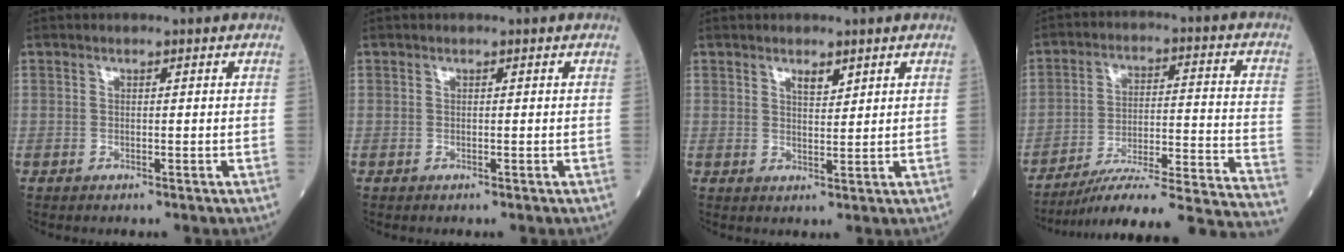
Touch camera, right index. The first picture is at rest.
{"total": 0.0}
{"total": 2.2, "force": [1.5, 0.7, 1.4], "torque": [-0.022, -0.004, 0.027]}
{"total": 24.8, "force": [-22.6, -0.9, 10.0], "torque": [-0.075, -0.010, -0.318]}